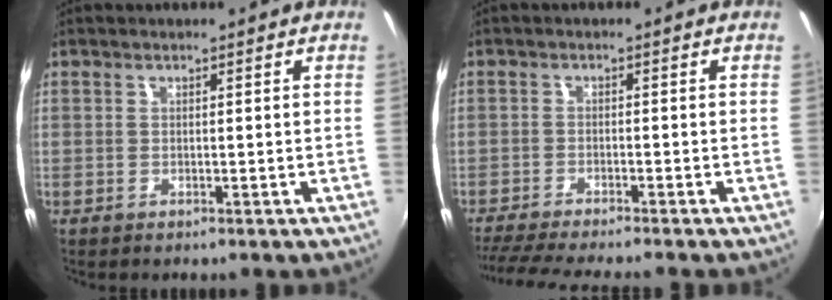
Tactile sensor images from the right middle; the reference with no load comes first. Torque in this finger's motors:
{"motor_torque": [0.31, -0.33, 0.05, 0.03]}